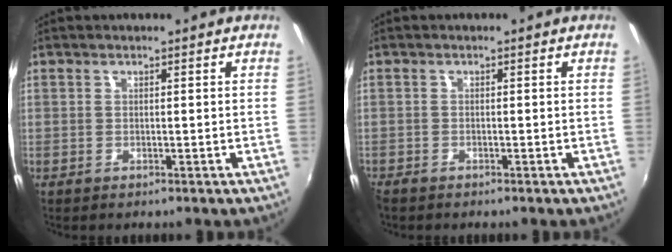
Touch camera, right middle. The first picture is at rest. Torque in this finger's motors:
{"motor_torque": [0.11, -0.12, -0.02, 0.01]}